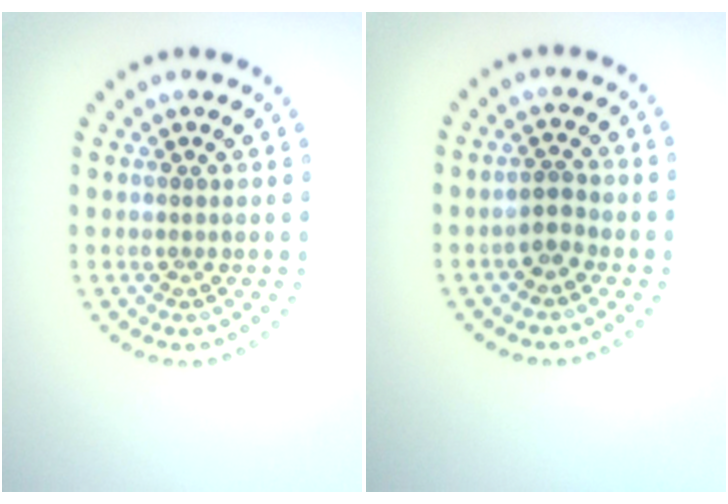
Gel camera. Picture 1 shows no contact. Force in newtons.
{"total": 1.7, "press": 1.5, "slide": 0.8}